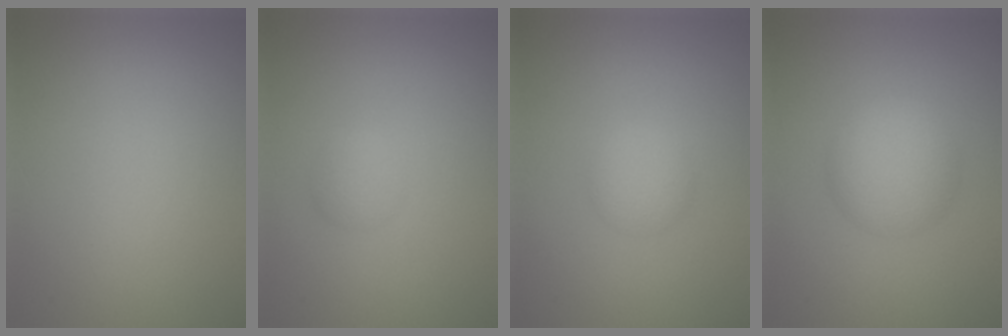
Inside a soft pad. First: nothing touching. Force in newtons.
{"total": 1.3, "press": 1.3, "slide": 0.0}
{"total": 1.9, "press": 1.9, "slide": 0.1}
{"total": 4.3, "press": 4.3, "slide": 0.1}